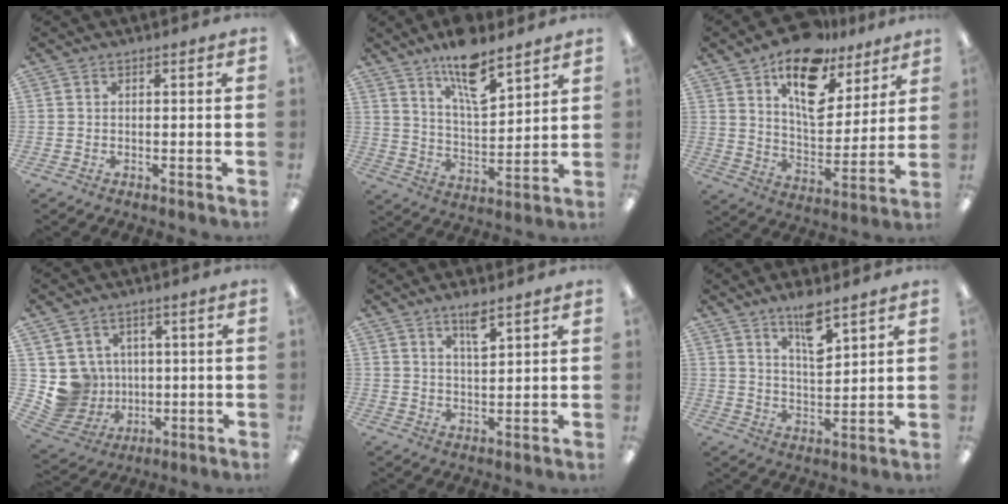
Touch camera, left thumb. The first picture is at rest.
{"total": 13.3, "force": [9.8, 4.5, 7.7], "torque": [-0.119, -0.056, 0.167]}
{"total": 17.4, "force": [10.9, 9.5, 9.8], "torque": [-0.149, -0.058, 0.190]}
{"total": 8.1, "force": [1.0, 8.0, 0.5], "torque": [-0.040, -0.010, 0.032]}
{"total": 5.1, "force": [3.6, 1.2, 3.4], "torque": [-0.061, -0.013, 0.060]}
{"total": 8.4, "force": [5.9, 2.4, 5.4], "torque": [-0.080, -0.039, 0.098]}